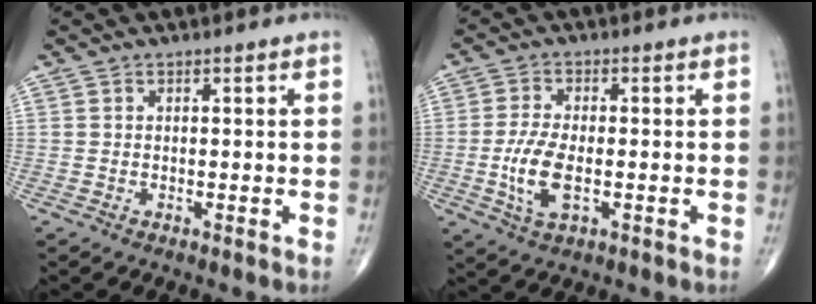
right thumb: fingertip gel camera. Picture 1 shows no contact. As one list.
[{"total": 7.4, "force": [-1.4, 3.4, 6.5], "torque": [-0.140, -0.001, -0.025]}]